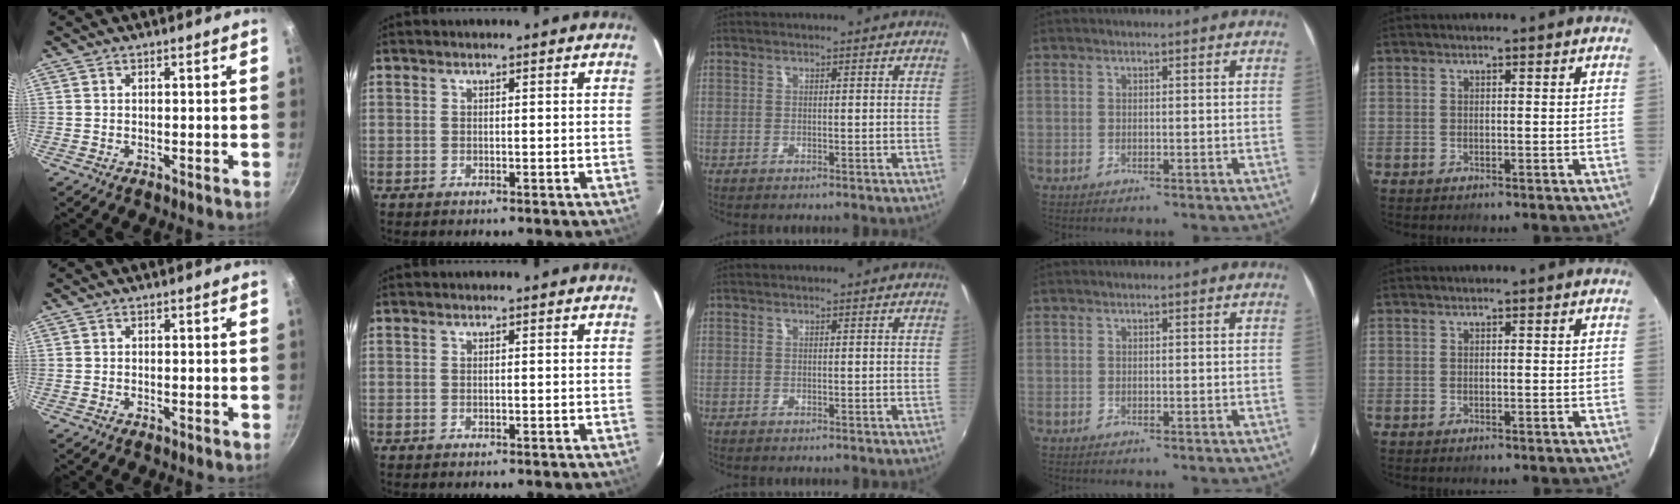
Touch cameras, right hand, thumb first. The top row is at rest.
{}